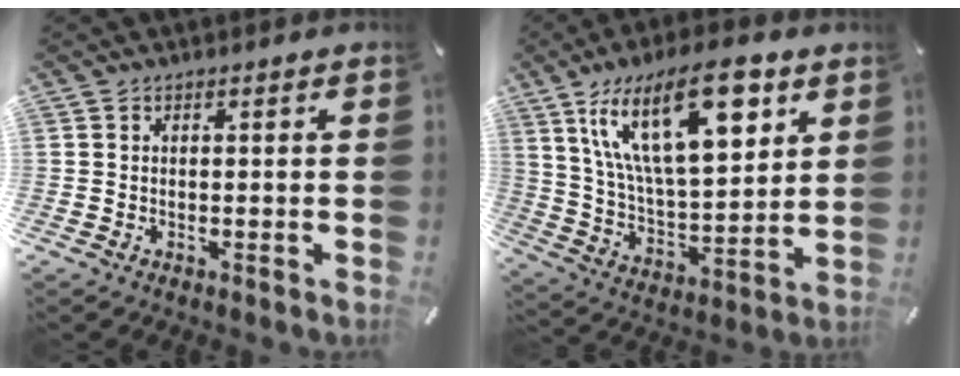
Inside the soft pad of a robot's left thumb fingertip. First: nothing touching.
{"total": 23.8, "force": [11.7, 10.5, 17.8], "torque": [-0.325, -0.044, 0.186]}